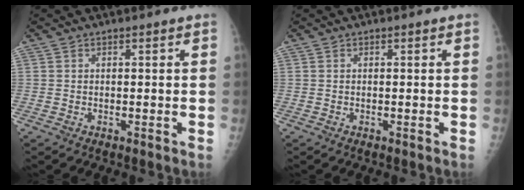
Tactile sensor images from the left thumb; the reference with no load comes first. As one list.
[{"total": 0.0}]